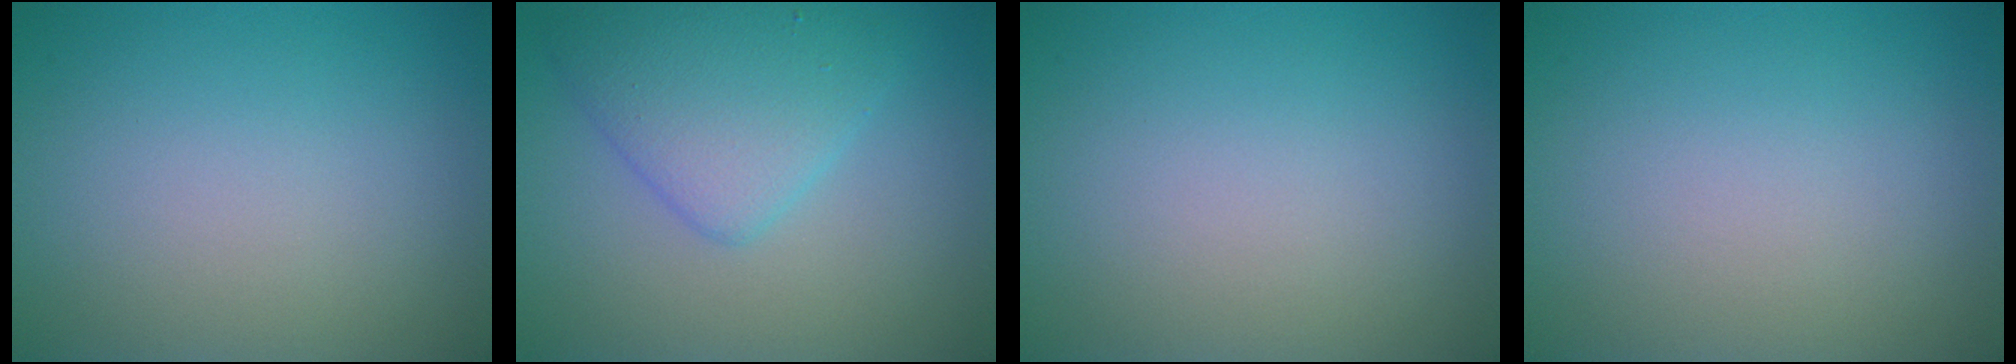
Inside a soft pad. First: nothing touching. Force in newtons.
{"total": 4.4, "press": 4.4, "slide": 0.0}
{"total": 0.0}
{"total": 0.0}